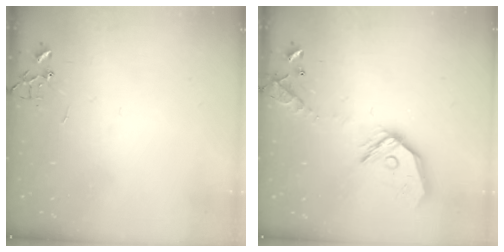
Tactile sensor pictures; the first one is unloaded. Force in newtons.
{"total": 16.2, "press": 16.1, "slide": 2.1}